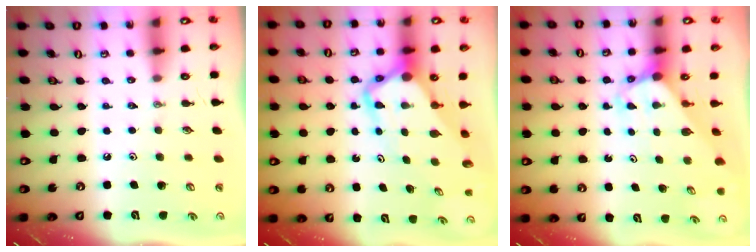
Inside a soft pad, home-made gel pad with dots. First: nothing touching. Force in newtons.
{"total": 7.8, "press": 7.7, "slide": 0.7}
{"total": 3.2, "press": 3.2, "slide": 0.2}